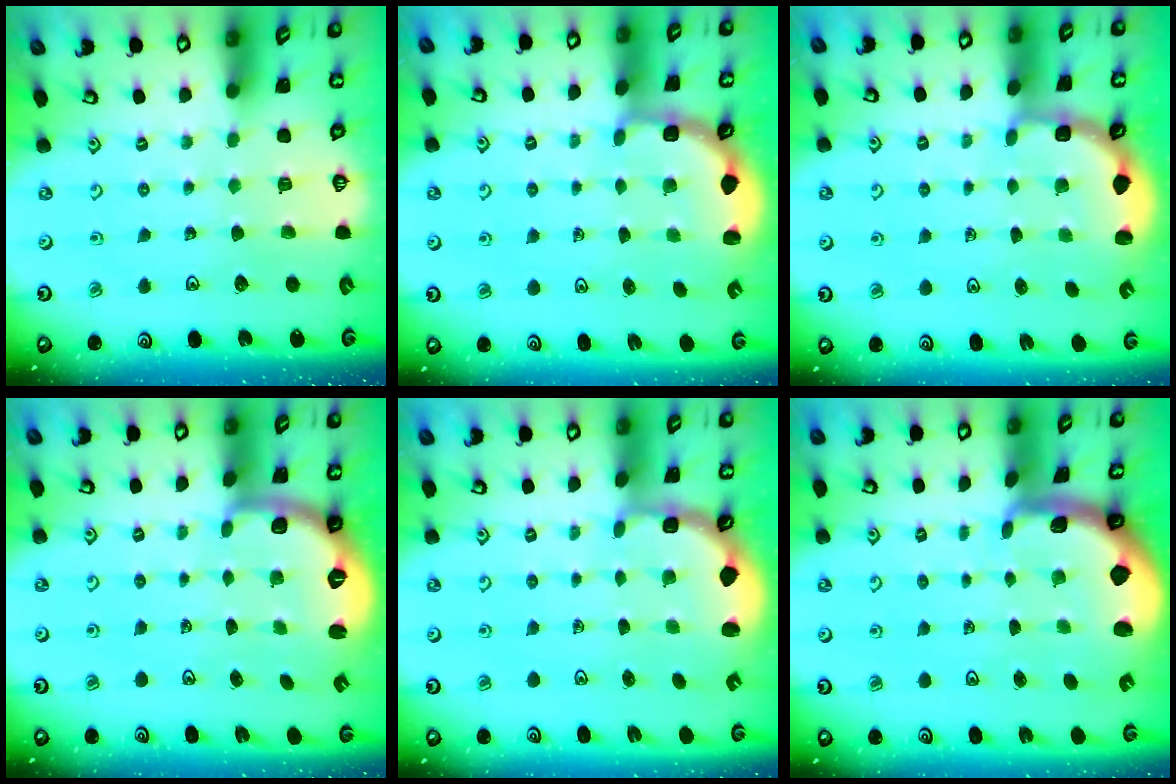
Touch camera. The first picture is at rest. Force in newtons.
{"total": 2.7, "press": 2.4, "slide": 1.4}
{"total": 2.7, "press": 2.4, "slide": 1.4}
{"total": 2.5, "press": 2.0, "slide": 1.6}
{"total": 3.0, "press": 2.0, "slide": 2.2}
{"total": 1.7, "press": 1.7, "slide": 0.4}